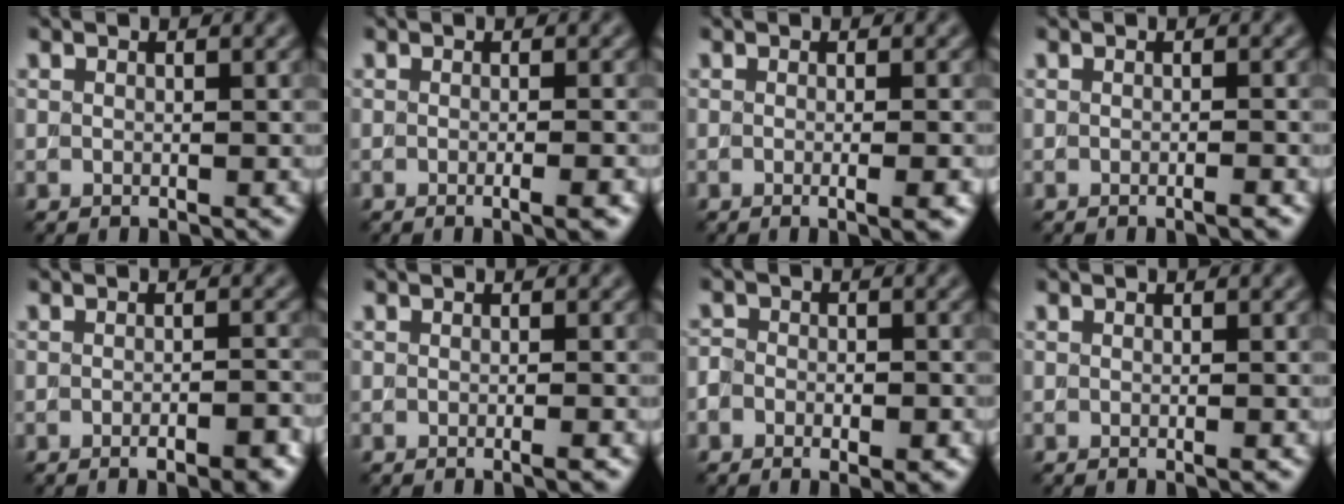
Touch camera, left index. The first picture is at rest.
{"total": 3.0, "force": [-0.5, 1.2, 2.7], "torque": [-0.001, 0.004, -0.015]}
{"total": 3.3, "force": [-0.3, 1.4, 3.0], "torque": [-0.005, 0.006, -0.015]}
{"total": 1.4, "force": [-0.4, 0.4, 1.3], "torque": [-0.009, -0.001, -0.013]}
{"total": 3.4, "force": [-1.6, 0.9, 2.8], "torque": [-0.027, 0.009, -0.021]}
{"total": 1.7, "force": [-0.3, 0.6, 1.6], "torque": [-0.008, -0.001, -0.009]}
{"total": 3.7, "force": [-1.9, 2.3, 2.2], "torque": [-0.023, 0.008, -0.027]}
{"total": 1.3, "force": [-0.1, 0.4, 1.2], "torque": [-0.007, -0.002, -0.004]}